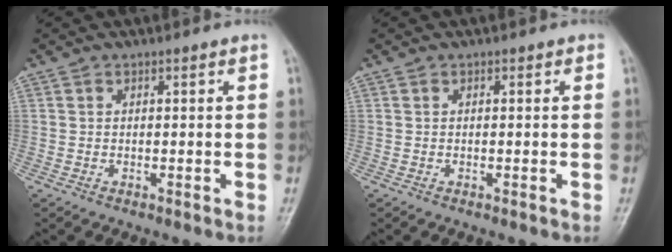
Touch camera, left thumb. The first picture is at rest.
{"total": 0.0}